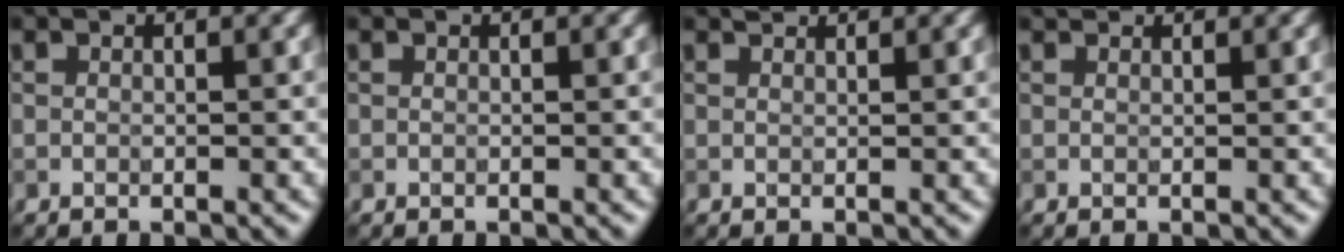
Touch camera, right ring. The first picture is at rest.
{"total": 0.0}
{"total": 0.8, "force": [0.8, 0.1, 0.1], "torque": [-0.005, -0.001, 0.011]}
{"total": 0.8, "force": [0.7, 0.3, 0.2], "torque": [-0.006, -0.001, 0.007]}